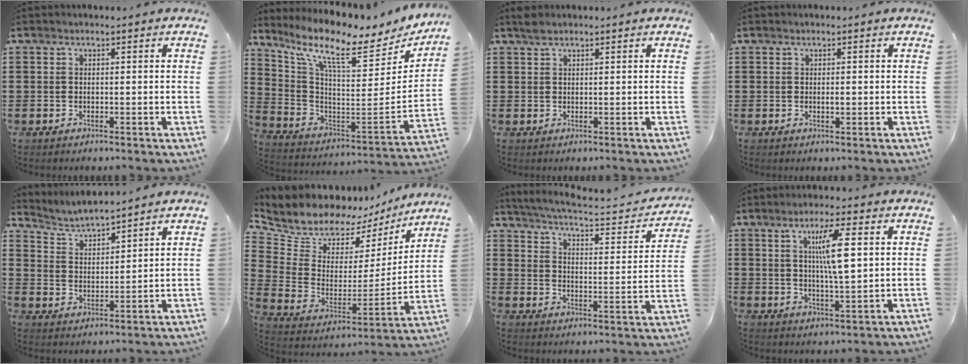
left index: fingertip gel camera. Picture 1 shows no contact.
{"total": 10.1, "force": [7.7, 2.0, 6.2], "torque": [-0.148, -0.066, 0.125]}
{"total": 1.4, "force": [1.1, 0.5, 0.7], "torque": [-0.018, 0.002, 0.021]}
{"total": 1.0, "force": [0.1, 0.3, 0.9], "torque": [-0.018, 0.000, 0.002]}
{"total": 4.0, "force": [4.0, -0.1, 0.6], "torque": [-0.030, -0.021, 0.067]}
{"total": 10.0, "force": [9.1, 3.6, 2.2], "torque": [-0.099, -0.066, 0.163]}
{"total": 4.0, "force": [3.6, -0.1, 1.8], "torque": [-0.058, -0.031, 0.053]}
{"total": 8.2, "force": [2.4, 1.8, 7.6], "torque": [-0.128, -0.002, 0.032]}